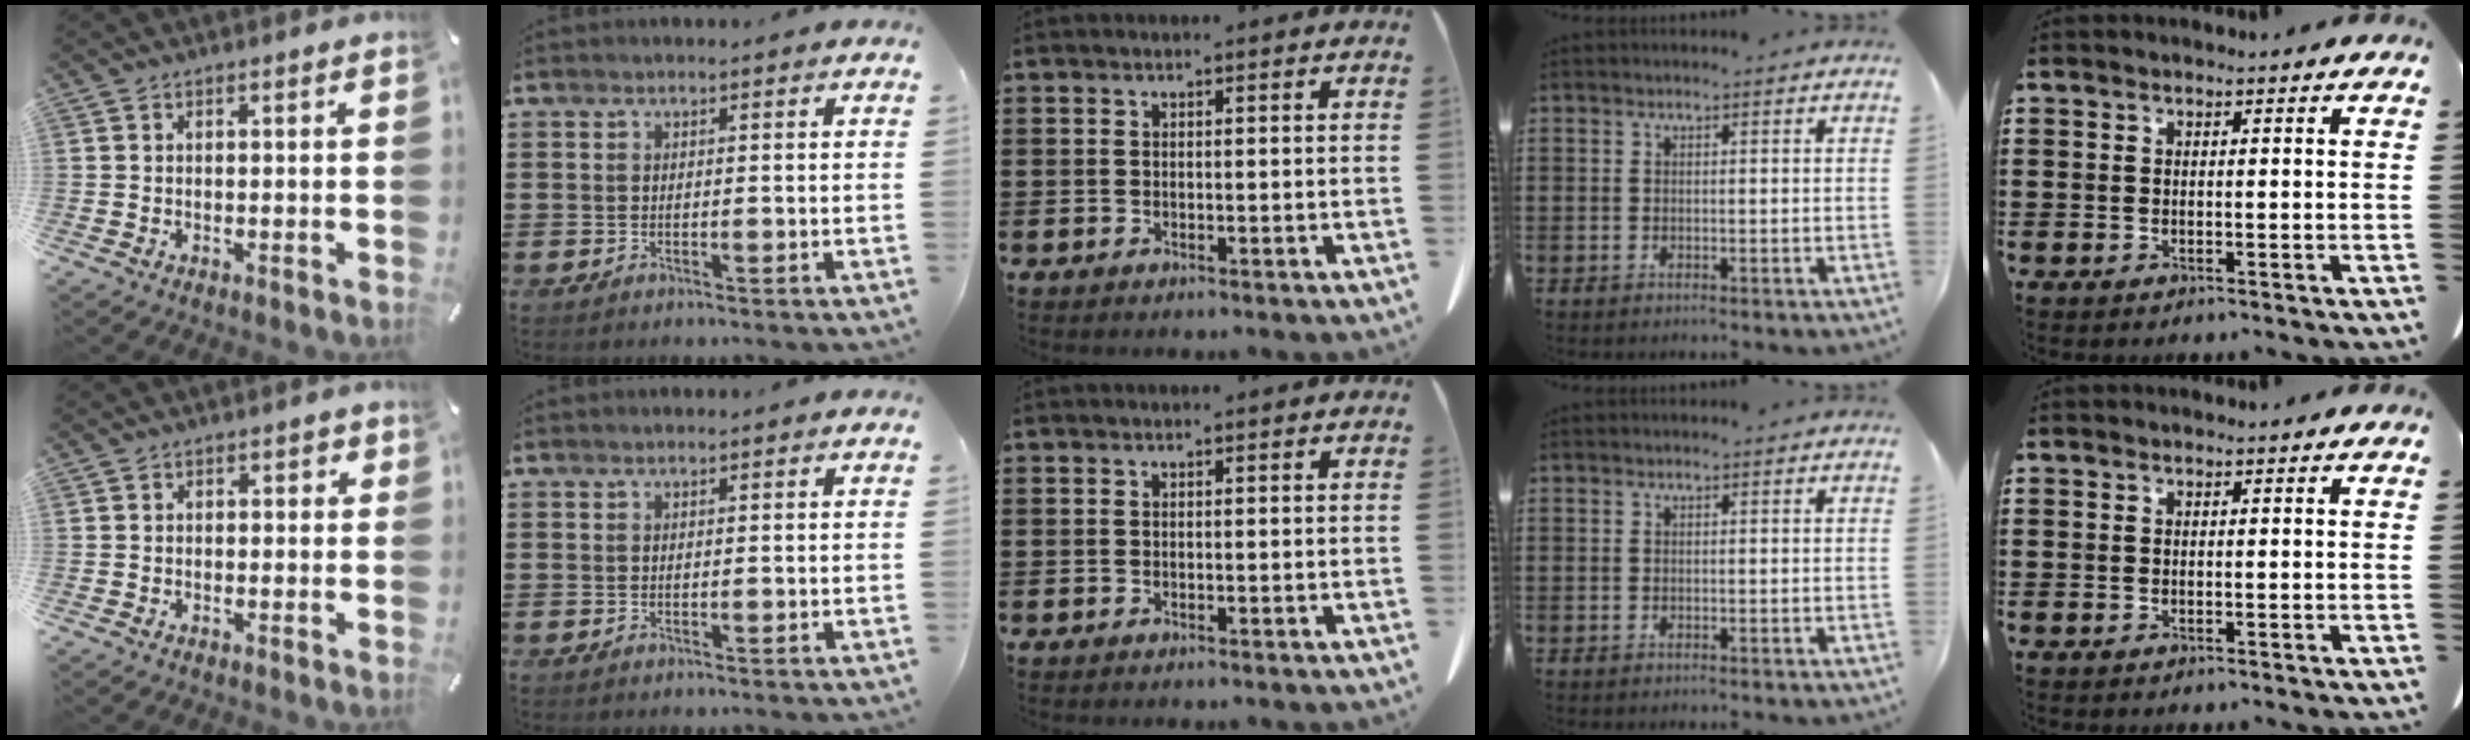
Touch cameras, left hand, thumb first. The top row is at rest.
{"thumb": {"total": 1.2, "force": [-0.4, 1.0, 0.6], "torque": [-0.012, 0.006, -0.009]}}